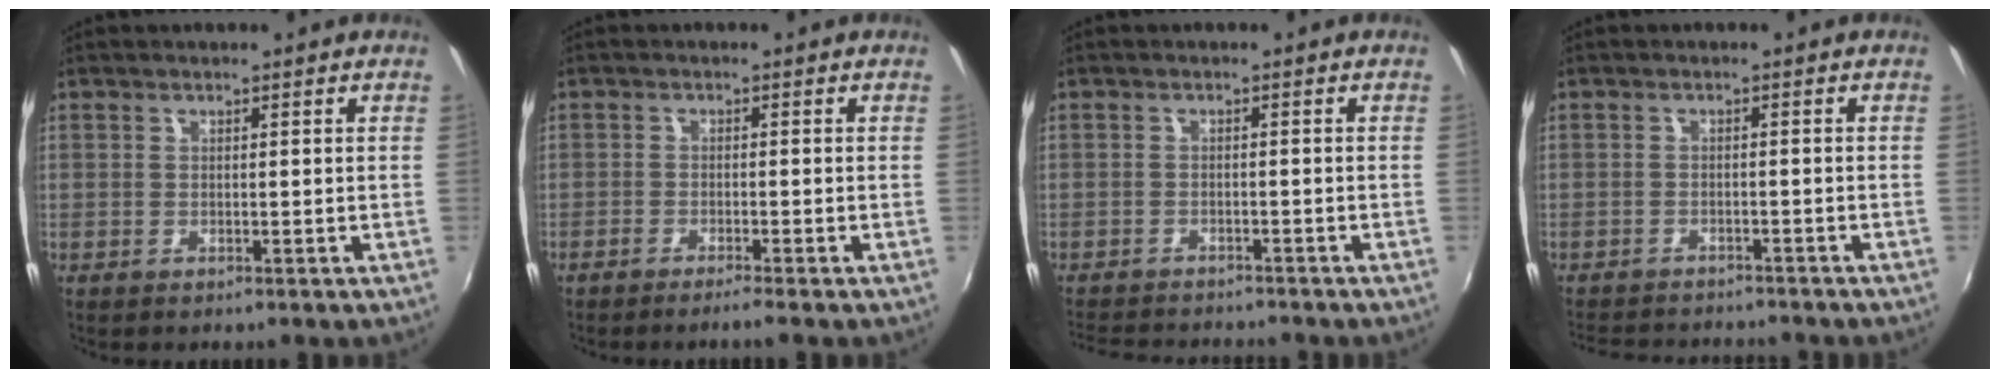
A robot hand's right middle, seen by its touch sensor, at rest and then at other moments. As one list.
[{"total": 2.6, "force": [-2.2, -0.2, 1.2], "torque": [-0.038, -0.007, -0.044]}, {"total": 8.8, "force": [-8.2, 1.7, 2.8], "torque": [-0.076, -0.011, -0.128]}, {"total": 9.8, "force": [-9.0, 2.2, 3.2], "torque": [-0.081, -0.010, -0.134]}]